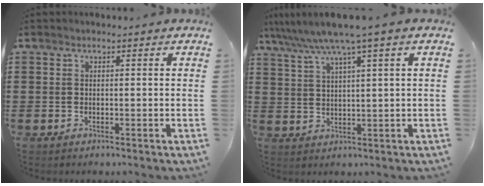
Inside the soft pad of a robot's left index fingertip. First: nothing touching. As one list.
[{"total": 5.6, "force": [3.6, -0.3, 4.2], "torque": [-0.093, -0.015, 0.057]}]